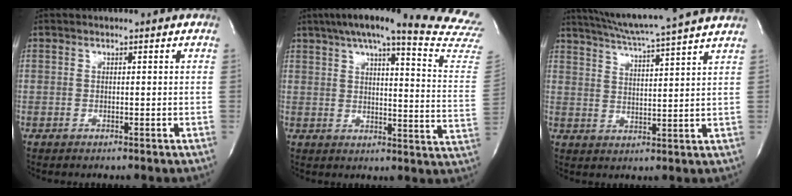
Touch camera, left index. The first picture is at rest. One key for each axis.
{"total": 27.5, "fx": 24.1, "fy": 0.9, "fz": 13.3, "tx": -0.172, "ty": -0.077, "tz": 0.278}
{"total": 15.9, "fx": 14.1, "fy": -1.6, "fz": 7.2, "tx": -0.131, "ty": -0.012, "tz": 0.192}